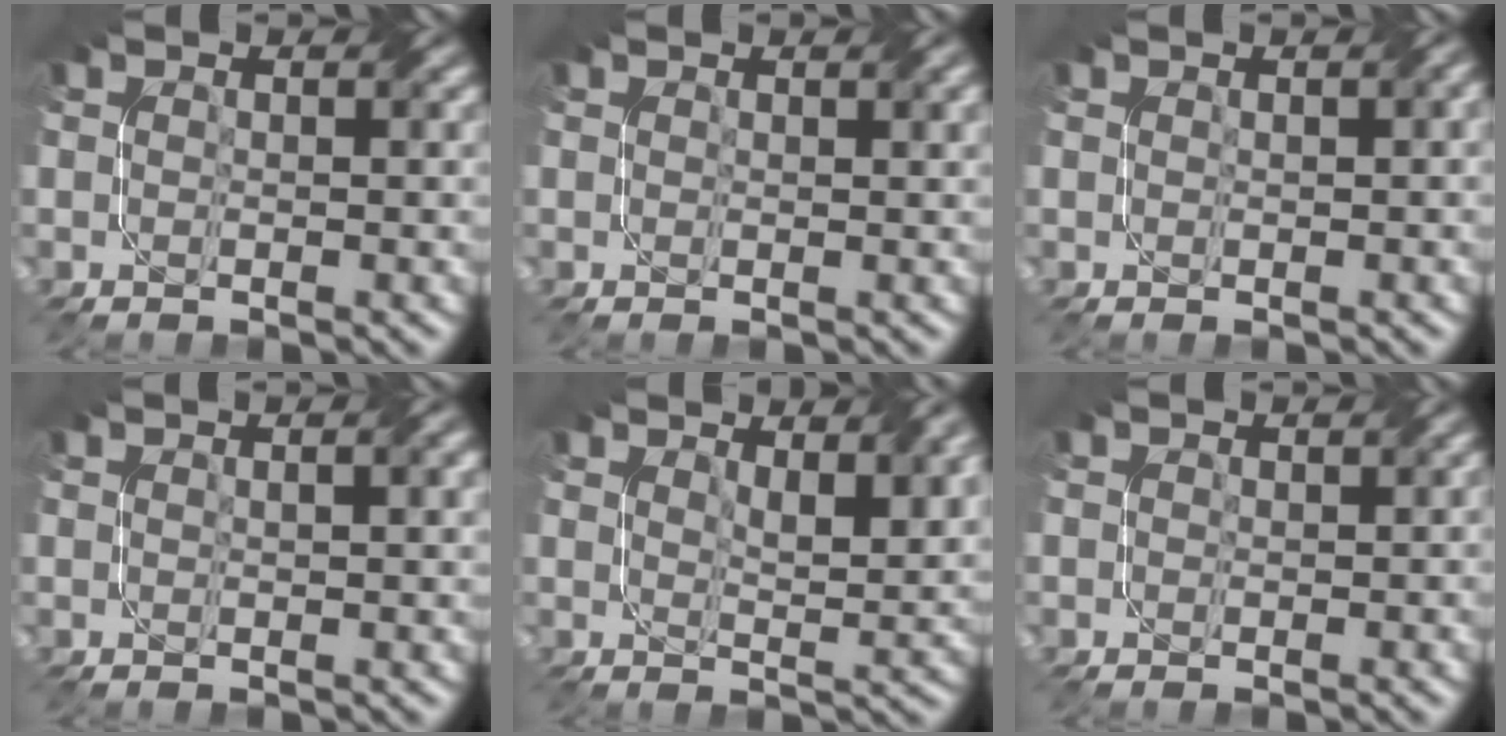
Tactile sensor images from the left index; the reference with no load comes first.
{"total": 0.0}
{"total": 1.1, "force": [0.4, 0.1, 1.0], "torque": [-0.014, 0.003, 0.007]}
{"total": 2.0, "force": [0.6, 0.6, 1.8], "torque": [-0.022, 0.003, 0.010]}
{"total": 5.0, "force": [2.9, 1.5, 3.8], "torque": [-0.056, 0.001, 0.052]}
{"total": 0.9, "force": [-0.7, 0.4, -0.1], "torque": [0.005, -0.003, -0.017]}